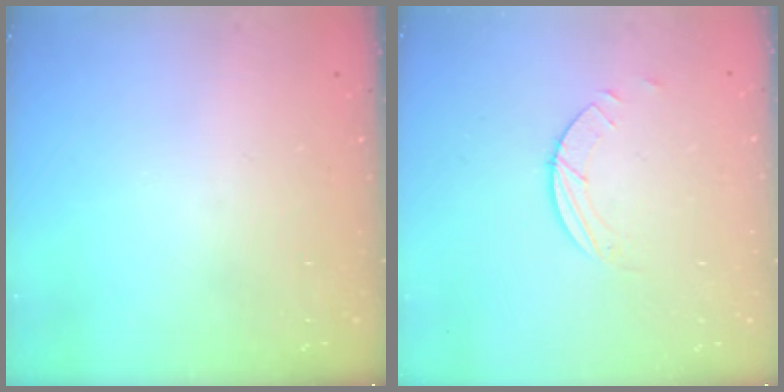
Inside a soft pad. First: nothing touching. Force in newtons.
{"total": 2.0, "press": 2.0, "slide": 0.2}